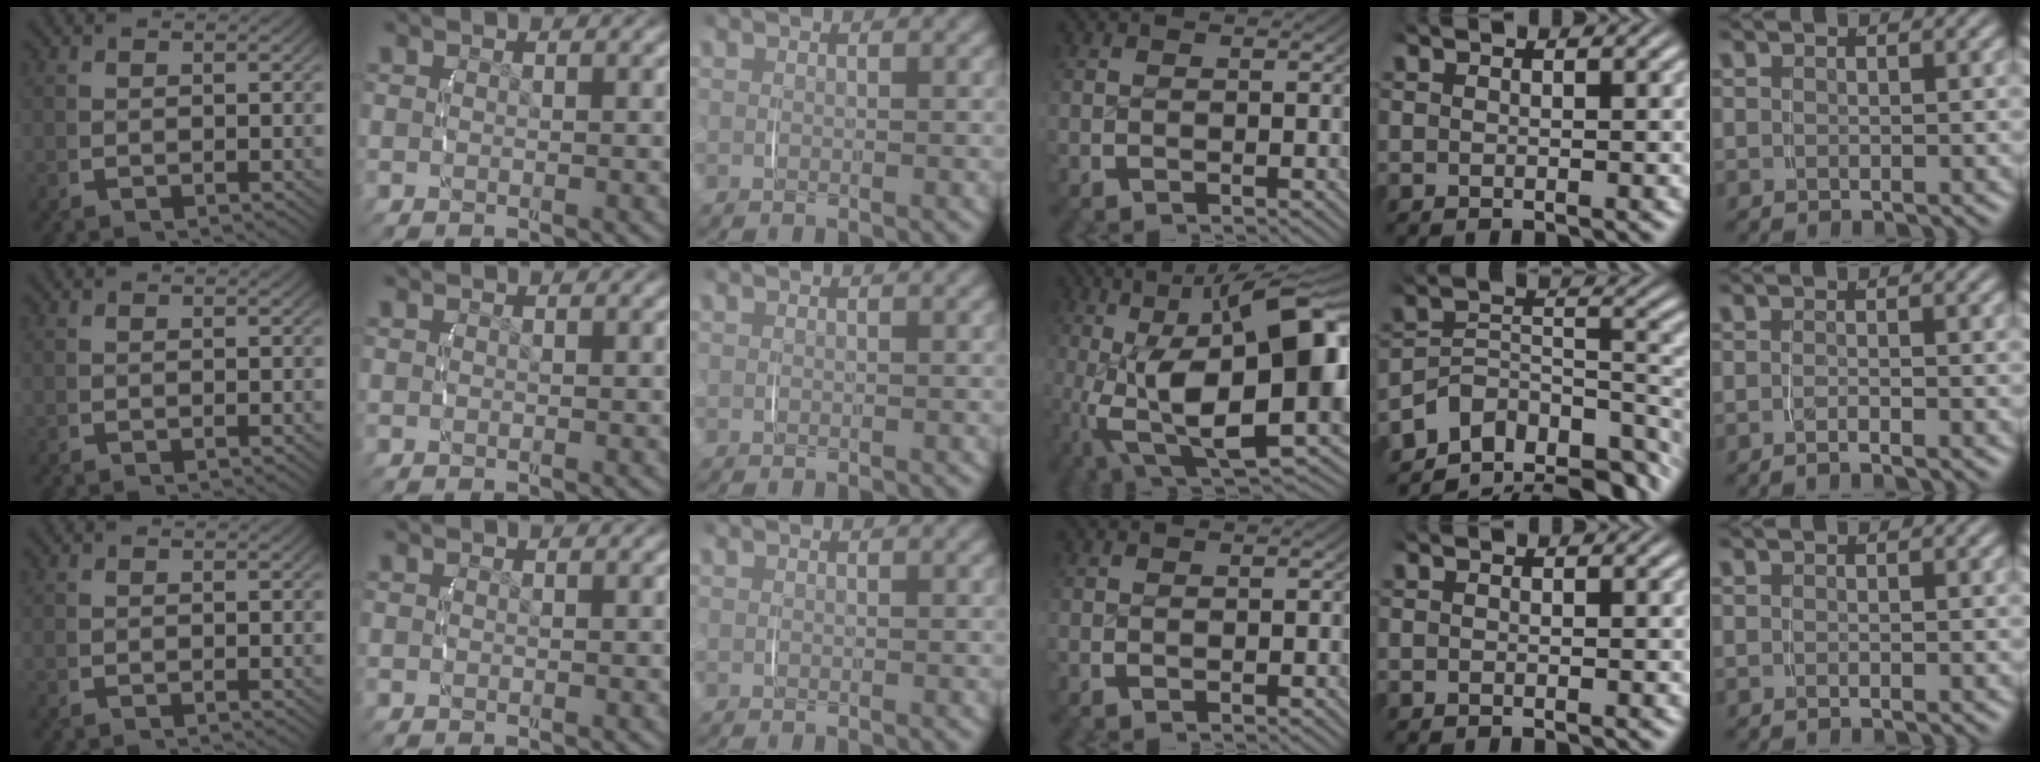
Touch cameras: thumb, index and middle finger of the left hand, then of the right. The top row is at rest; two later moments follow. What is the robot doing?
{"motion": "lift_and_place", "object": "ethernet cable"}